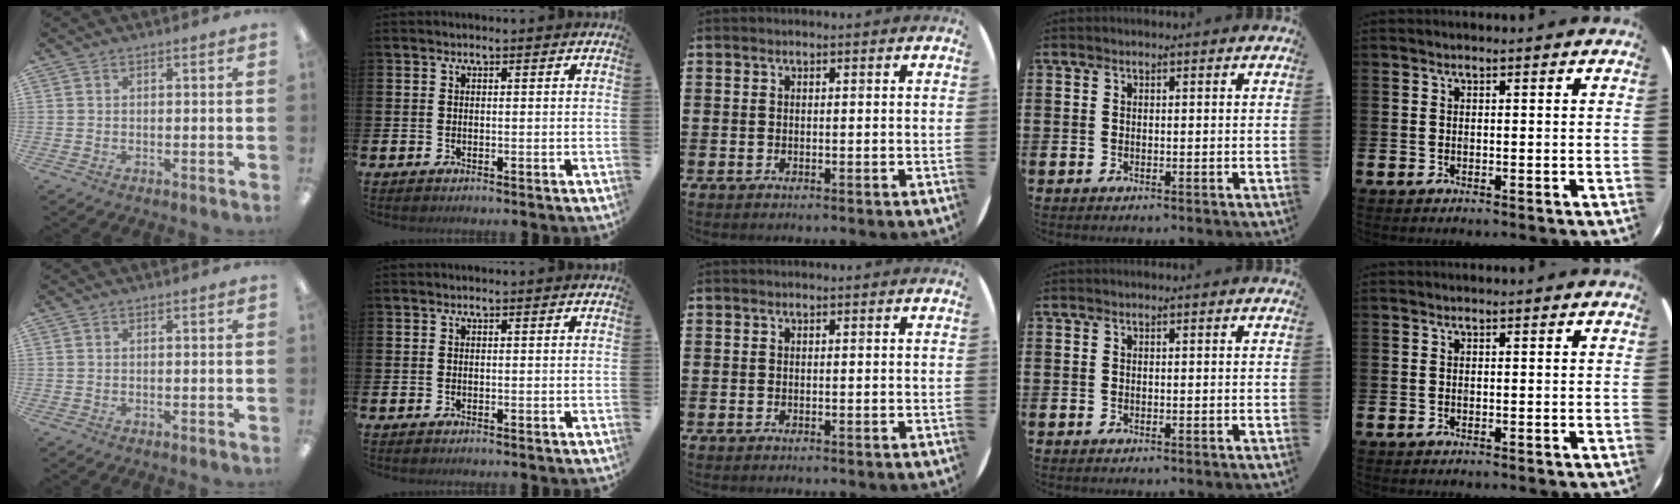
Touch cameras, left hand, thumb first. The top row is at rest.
{}